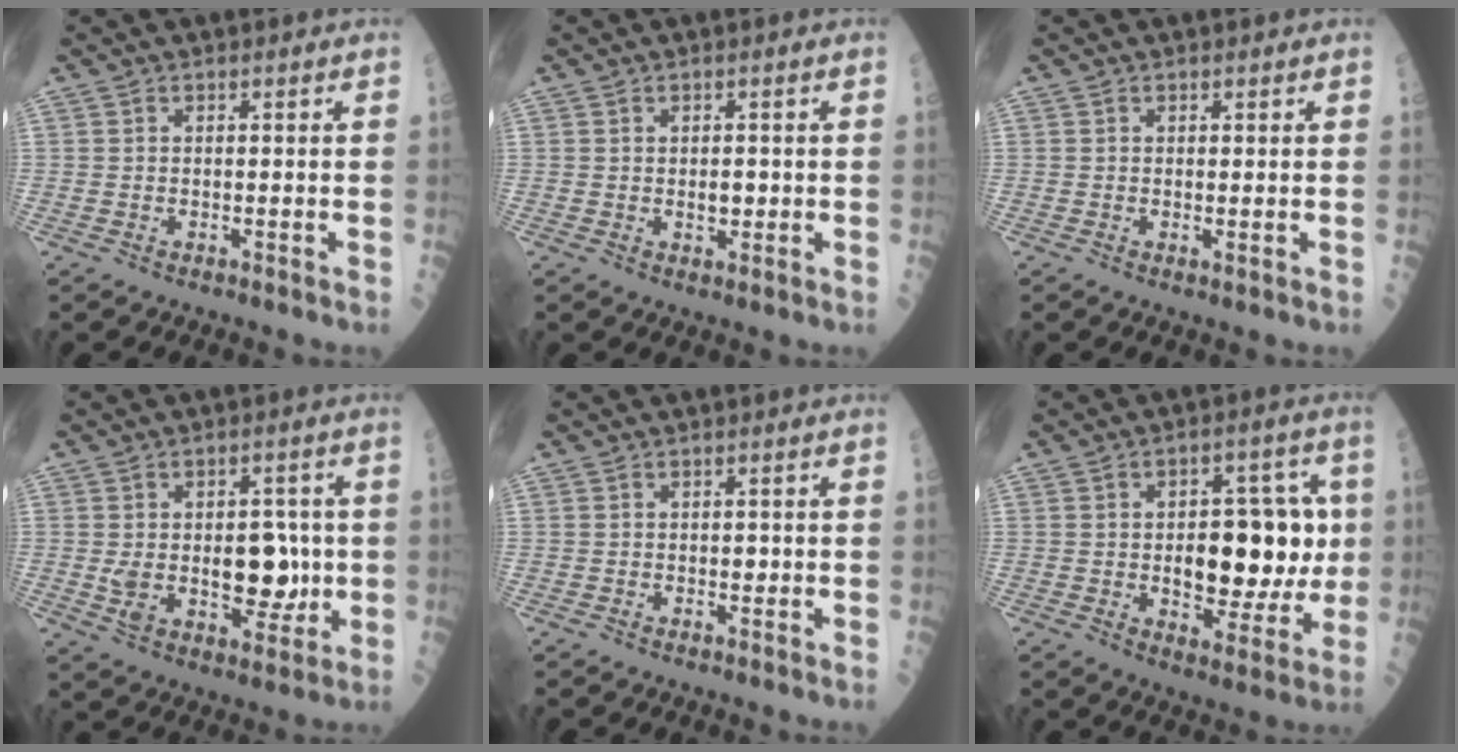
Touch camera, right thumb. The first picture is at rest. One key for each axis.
{"total": 2.3, "fx": 0.0, "fy": 1.3, "fz": 1.8, "tx": -0.019, "ty": -0.001, "tz": 0.002}
{"total": 0.6, "fx": 0.1, "fy": 0.1, "fz": 0.6, "tx": -0.014, "ty": -0.003, "tz": 0.000}
{"total": 13.0, "fx": 0.0, "fy": 7.8, "fz": 10.5, "tx": -0.117, "ty": -0.001, "tz": 0.015}
{"total": 1.1, "fx": 0.0, "fy": 0.7, "fz": 0.8, "tx": -0.003, "ty": 0.002, "tz": -0.001}
{"total": 16.8, "fx": 0.3, "fy": 9.2, "fz": 14.0, "tx": -0.143, "ty": 0.013, "tz": 0.016}